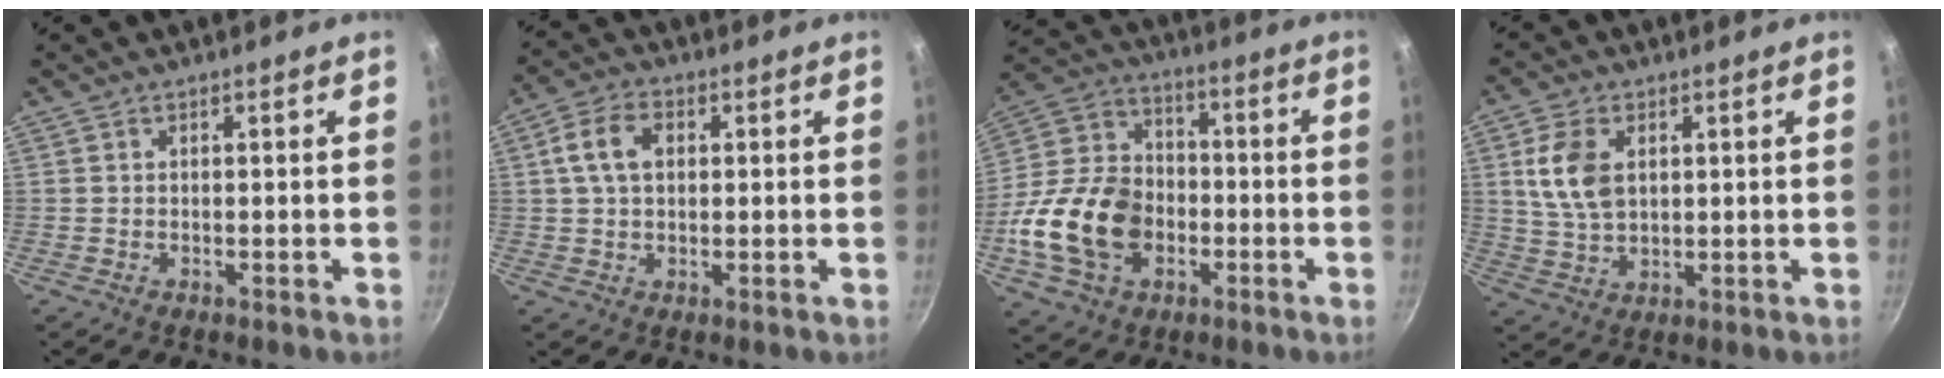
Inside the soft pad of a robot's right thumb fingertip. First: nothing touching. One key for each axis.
{"total": 7.1, "fx": 1.4, "fy": 4.8, "fz": 5.0, "tx": -0.083, "ty": 0.014, "tz": 0.018}
{"total": 19.6, "fx": -5.1, "fy": 14.2, "fz": 12.5, "tx": -0.224, "ty": 0.037, "tz": -0.097}
{"total": 8.7, "fx": 2.1, "fy": 5.6, "fz": 6.3, "tx": -0.115, "ty": -0.009, "tz": 0.043}